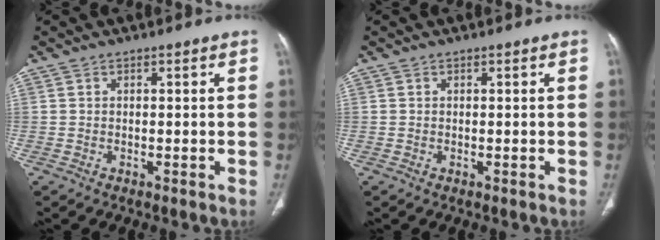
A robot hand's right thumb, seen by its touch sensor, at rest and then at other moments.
{"total": 0.0}